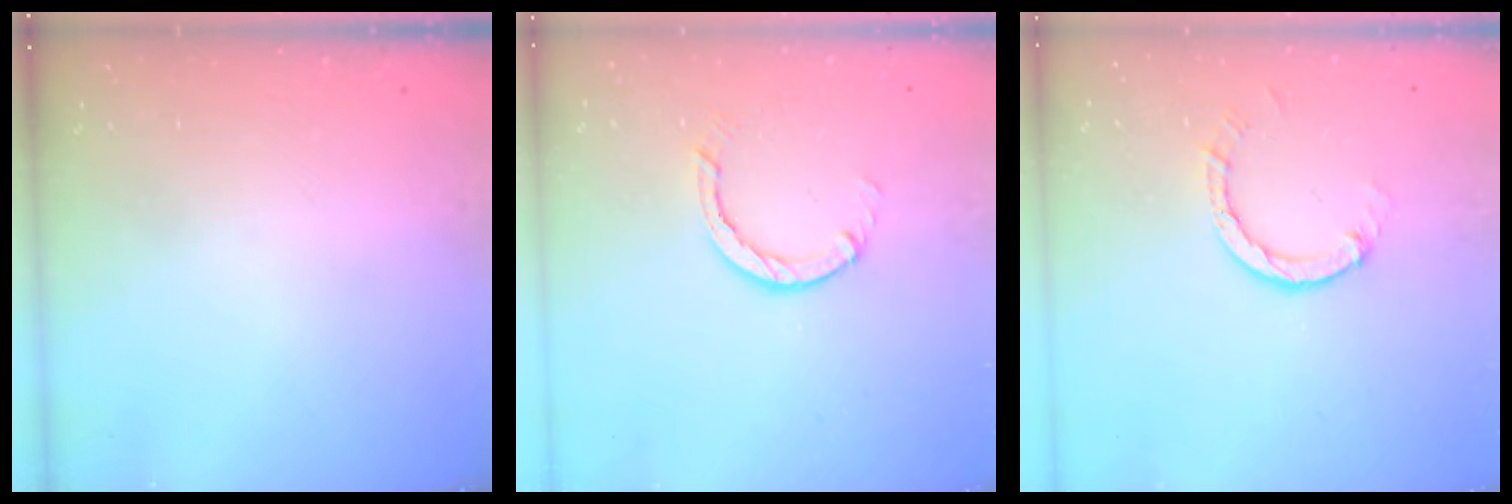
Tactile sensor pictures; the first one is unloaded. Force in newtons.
{"total": 4.1, "press": 4.0, "slide": 0.6}
{"total": 3.2, "press": 3.2, "slide": 0.2}